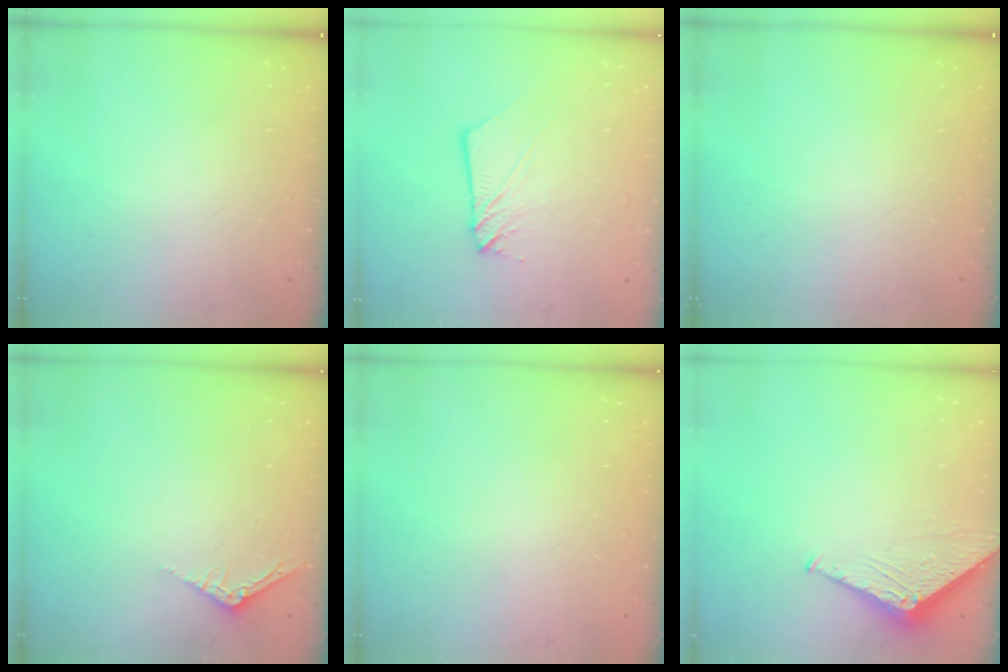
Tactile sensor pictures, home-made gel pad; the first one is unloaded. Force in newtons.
{"total": 4.1, "press": 4.1, "slide": 0.4}
{"total": 0.0}
{"total": 2.5, "press": 2.5, "slide": 0.2}
{"total": 0.0}
{"total": 3.8, "press": 3.8, "slide": 0.5}